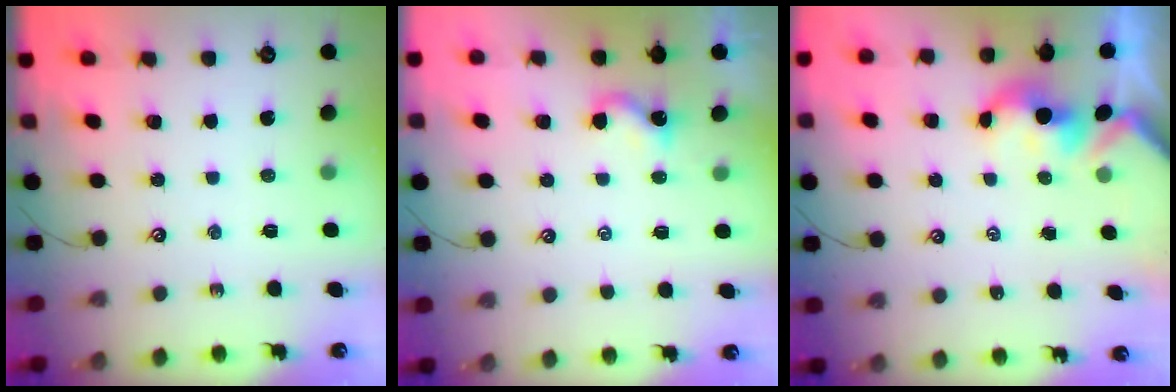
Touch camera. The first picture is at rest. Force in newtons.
{"total": 1.5, "press": 1.5, "slide": 0.2}
{"total": 1.7, "press": 1.6, "slide": 0.2}